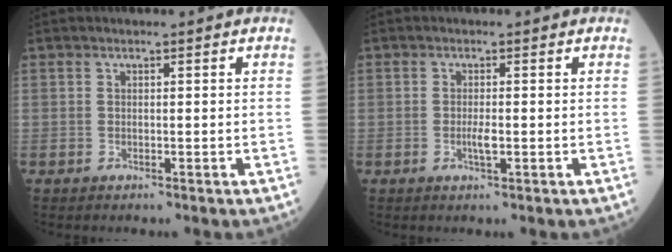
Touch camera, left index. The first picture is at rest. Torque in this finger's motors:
{"motor_torque": [0.55, 0.34, 0.05, 0.01]}